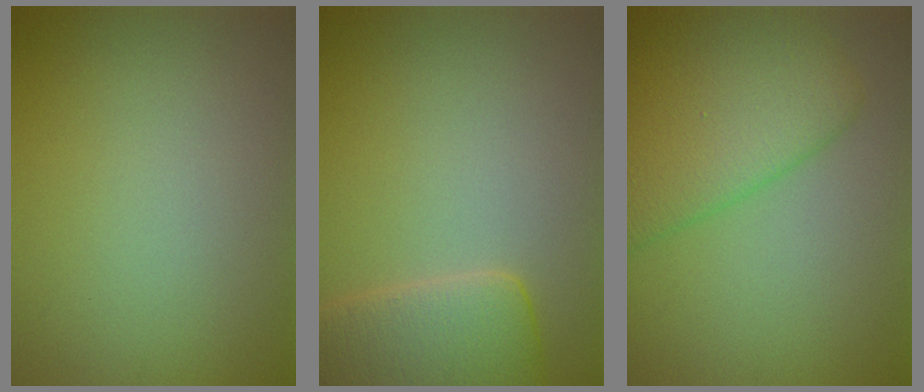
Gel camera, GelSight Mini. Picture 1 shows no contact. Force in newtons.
{"total": 5.0, "press": 4.9, "slide": 0.4}
{"total": 6.5, "press": 6.5, "slide": 0.5}